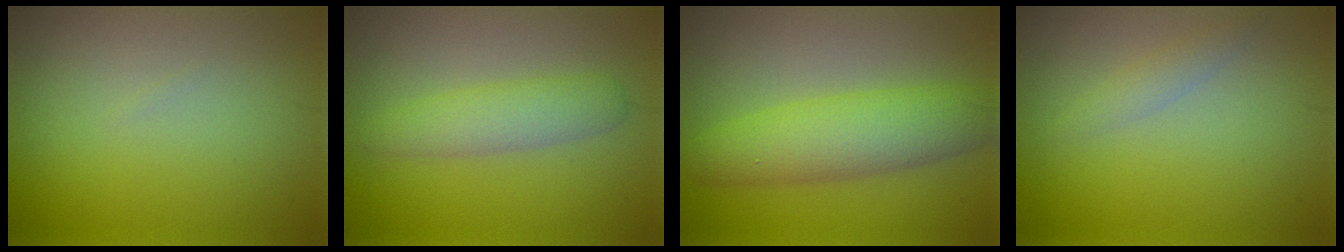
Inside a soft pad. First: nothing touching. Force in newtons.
{"total": 3.0, "press": 3.0, "slide": 0.1}
{"total": 5.4, "press": 5.4, "slide": 0.1}
{"total": 1.2, "press": 1.2, "slide": 0.0}